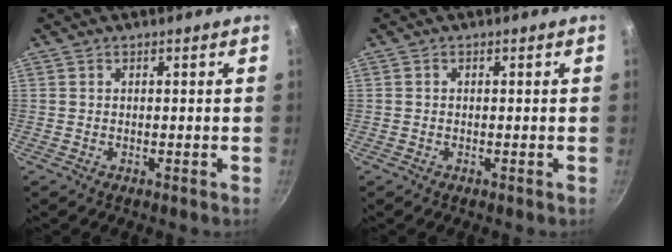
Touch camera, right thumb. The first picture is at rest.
{"total": 0.0}